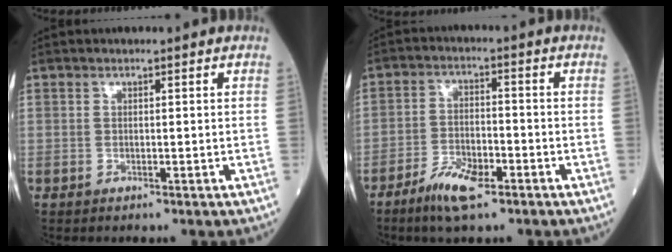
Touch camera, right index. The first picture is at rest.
{"total": 6.9, "force": [-4.5, 2.0, 4.9], "torque": [-0.100, -0.006, -0.082]}